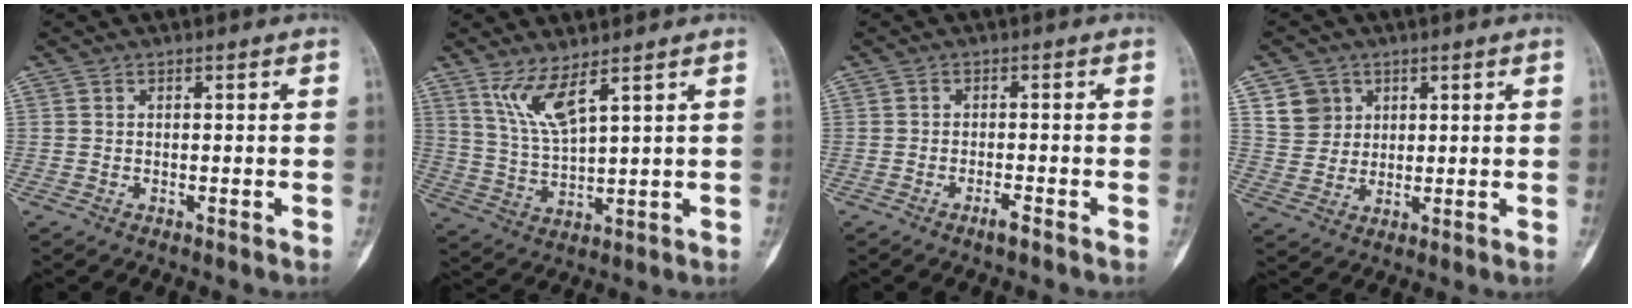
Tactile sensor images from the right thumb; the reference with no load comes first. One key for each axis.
{"total": 7.0, "fx": 4.4, "fy": 1.0, "fz": 5.3, "tx": -0.115, "ty": -0.036, "tz": 0.099}
{"total": 1.8, "fx": -1.3, "fy": 0.2, "fz": 1.3, "tx": -0.031, "ty": 0.003, "tz": -0.025}
{"total": 6.2, "fx": 2.8, "fy": 5.3, "fz": 1.5, "tx": -0.003, "ty": -0.013, "tz": 0.056}